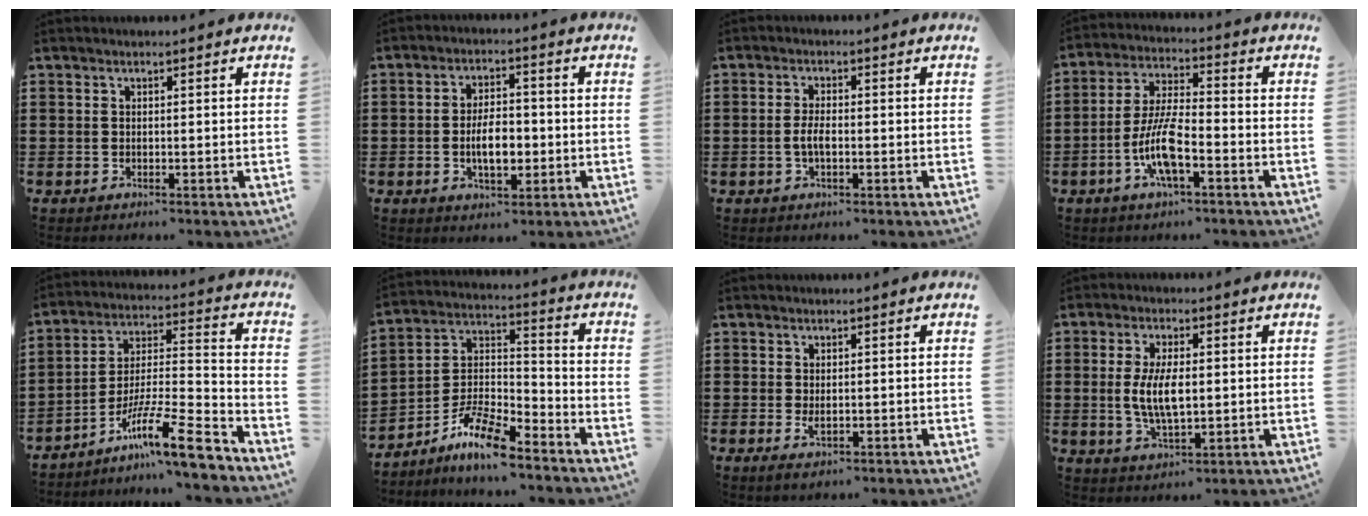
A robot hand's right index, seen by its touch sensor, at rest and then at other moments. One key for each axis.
{"total": 5.7, "fx": -1.1, "fy": 2.8, "fz": 4.9, "tx": -0.078, "ty": 0.000, "tz": -0.025}
{"total": 2.8, "fx": -0.6, "fy": 0.9, "fz": 2.5, "tx": -0.063, "ty": -0.006, "tz": -0.016}
{"total": 9.1, "fx": -3.6, "fy": 2.4, "fz": 8.0, "tx": -0.184, "ty": -0.012, "tz": -0.074}
{"total": 13.0, "fx": -9.7, "fy": 1.4, "fz": 8.5, "tx": -0.142, "ty": 0.018, "tz": -0.181}
{"total": 9.4, "fx": -7.7, "fy": 2.3, "fz": 5.0, "tx": -0.114, "ty": 0.015, "tz": -0.152}
{"total": 1.7, "fx": -0.3, "fy": 0.6, "fz": 1.5, "tx": -0.030, "ty": -0.002, "tz": -0.005}
{"total": 7.0, "fx": 0.0, "fy": 2.9, "fz": 6.4, "tx": -0.140, "ty": -0.002, "tz": -0.007}